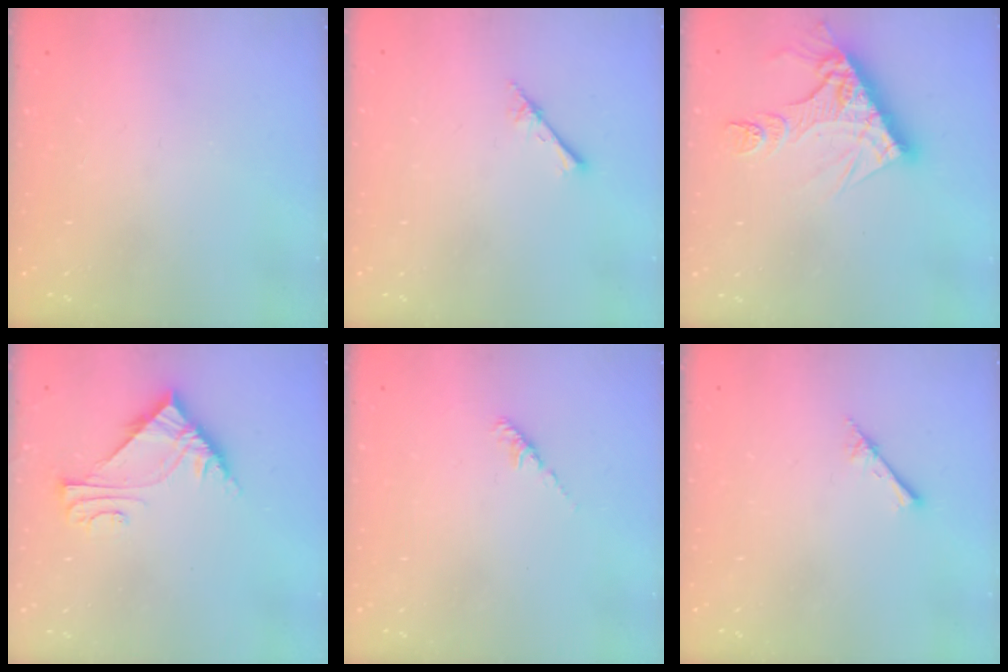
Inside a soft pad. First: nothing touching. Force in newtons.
{"total": 2.6, "press": 2.6, "slide": 0.3}
{"total": 13.5, "press": 13.4, "slide": 1.2}
{"total": 7.0, "press": 7.0, "slide": 0.4}
{"total": 2.2, "press": 2.1, "slide": 0.6}
{"total": 2.4, "press": 2.4, "slide": 0.3}